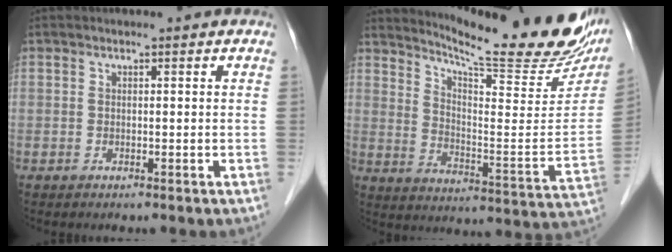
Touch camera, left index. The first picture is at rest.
{"total": 22.9, "force": [20.2, 1.4, 10.7], "torque": [-0.166, -0.084, 0.269]}